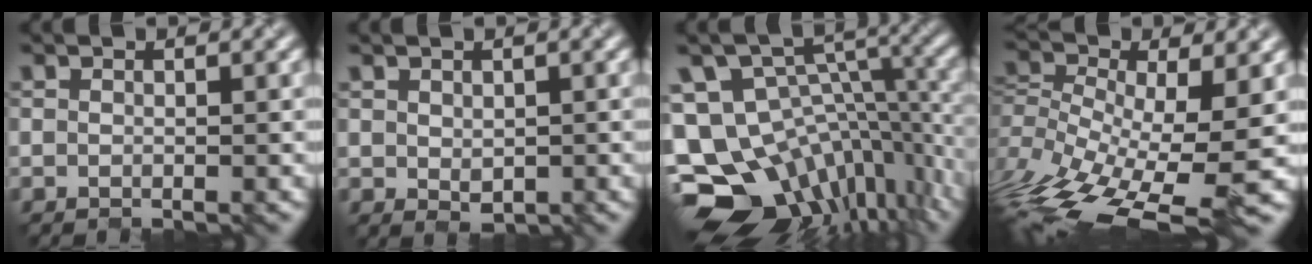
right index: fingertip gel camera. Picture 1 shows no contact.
{"total": 1.7, "force": [0.2, 1.2, 1.2], "torque": [-0.025, -0.009, 0.009]}
{"total": 14.0, "force": [-4.7, 9.9, 8.7], "torque": [-0.180, -0.016, -0.066]}
{"total": 11.7, "force": [-4.2, 4.7, 9.8], "torque": [-0.201, -0.019, -0.080]}